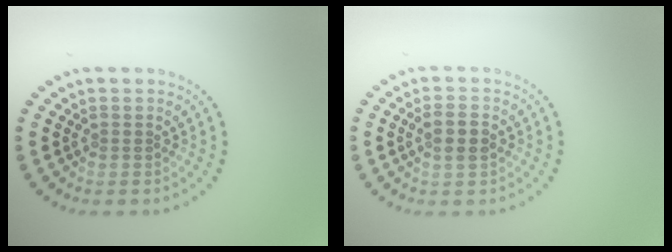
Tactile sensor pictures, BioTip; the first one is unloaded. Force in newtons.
{"total": 2.2, "press": 2.2, "slide": 0.4}